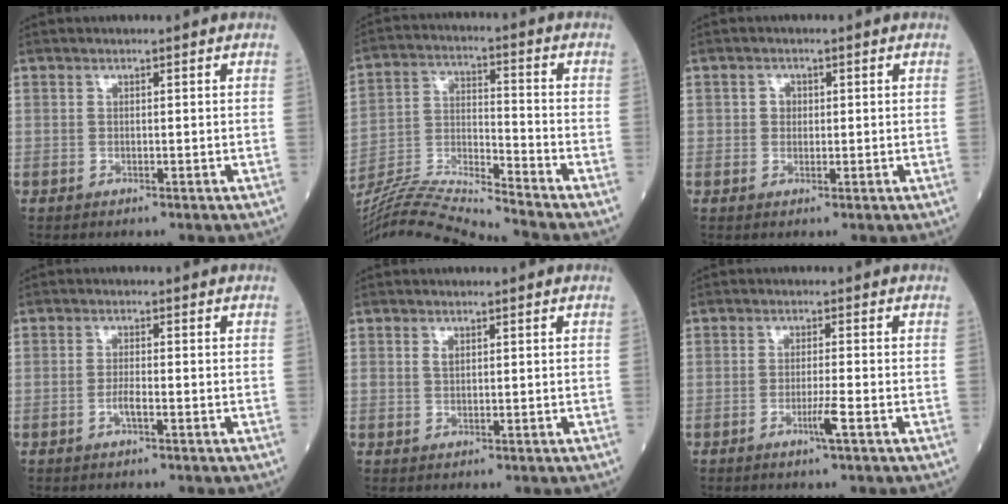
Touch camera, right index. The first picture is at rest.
{"total": 14.4, "force": [-13.6, -2.3, 4.0], "torque": [-0.068, 0.008, -0.251]}
{"total": 1.6, "force": [0.2, 1.4, 0.7], "torque": [-0.010, 0.003, 0.002]}
{"total": 1.8, "force": [-0.8, 0.2, 1.6], "torque": [-0.030, 0.001, -0.016]}
{"total": 0.9, "force": [0.4, 0.5, 0.6], "torque": [-0.014, 0.003, 0.009]}
{"total": 2.8, "force": [-1.3, -0.5, 2.4], "torque": [-0.047, -0.005, -0.028]}